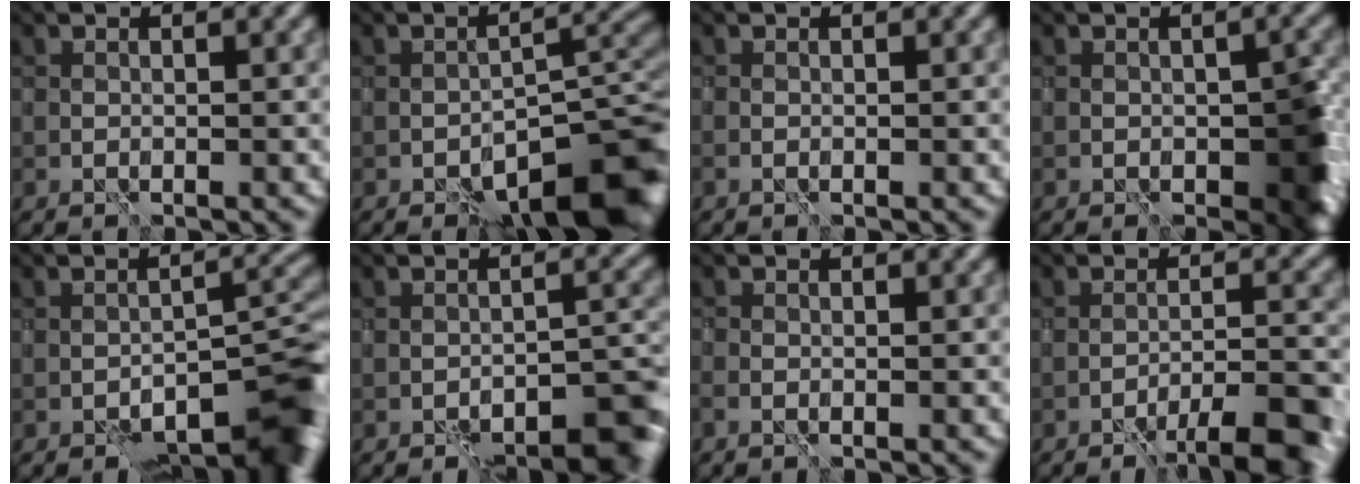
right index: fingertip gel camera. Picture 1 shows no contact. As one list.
[{"total": 10.0, "force": [-6.6, 3.3, 6.8], "torque": [-0.076, 0.008, -0.100]}, {"total": 0.0}, {"total": 6.0, "force": [-2.2, 3.1, 4.6], "torque": [-0.055, -0.005, -0.024]}, {"total": 8.2, "force": [-5.7, 2.9, 5.2], "torque": [-0.044, 0.002, -0.081]}, {"total": 5.6, "force": [-4.2, 1.7, 3.3], "torque": [-0.033, 0.013, -0.058]}, {"total": 0.6, "force": [-0.3, 0.2, 0.4], "torque": [-0.008, -0.002, -0.004]}, {"total": 7.6, "force": [-5.8, 1.8, 4.5], "torque": [-0.053, 0.009, -0.071]}]